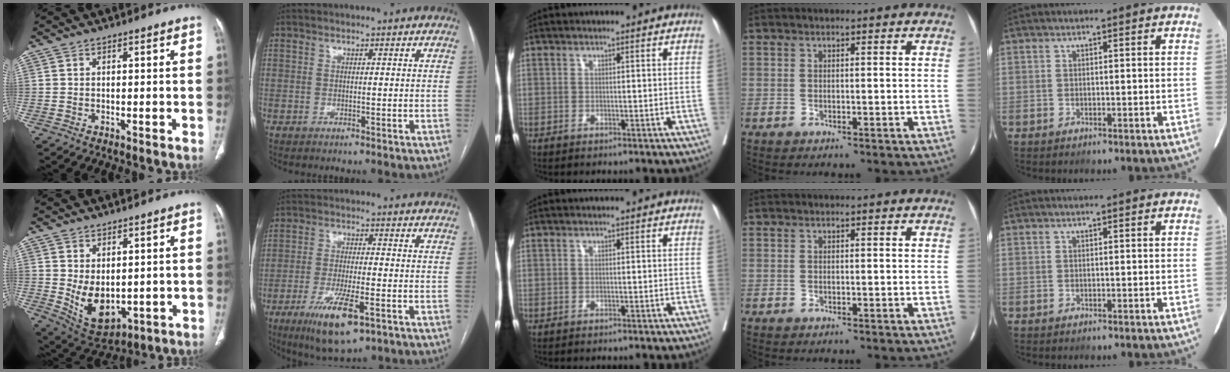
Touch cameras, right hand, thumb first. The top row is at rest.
{"thumb": {"total": 9.2, "force": [0.0, 5.9, 7.1], "torque": [-0.102, -0.014, 0.031]}, "index": {"total": 10.3, "force": [-5.1, 2.3, 8.7], "torque": [-0.163, -0.024, -0.077]}}